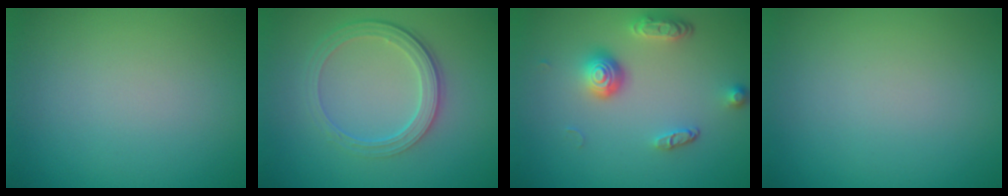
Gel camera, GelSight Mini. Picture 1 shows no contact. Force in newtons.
{"total": 4.0, "press": 2.9, "slide": 2.7}
{"total": 3.9, "press": 2.9, "slide": 2.7}
{"total": 0.0}